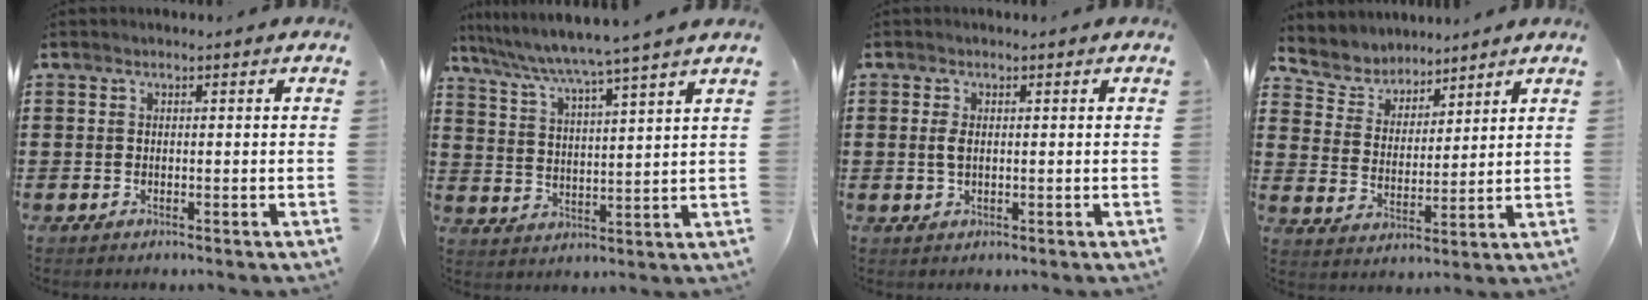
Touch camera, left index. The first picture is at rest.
{"total": 5.4, "force": [4.6, -1.4, 2.4], "torque": [-0.068, -0.039, 0.071]}
{"total": 1.9, "force": [0.3, 0.8, 1.7], "torque": [-0.050, -0.002, -0.001]}
{"total": 5.1, "force": [4.6, 2.1, -0.3], "torque": [-0.027, -0.026, 0.080]}